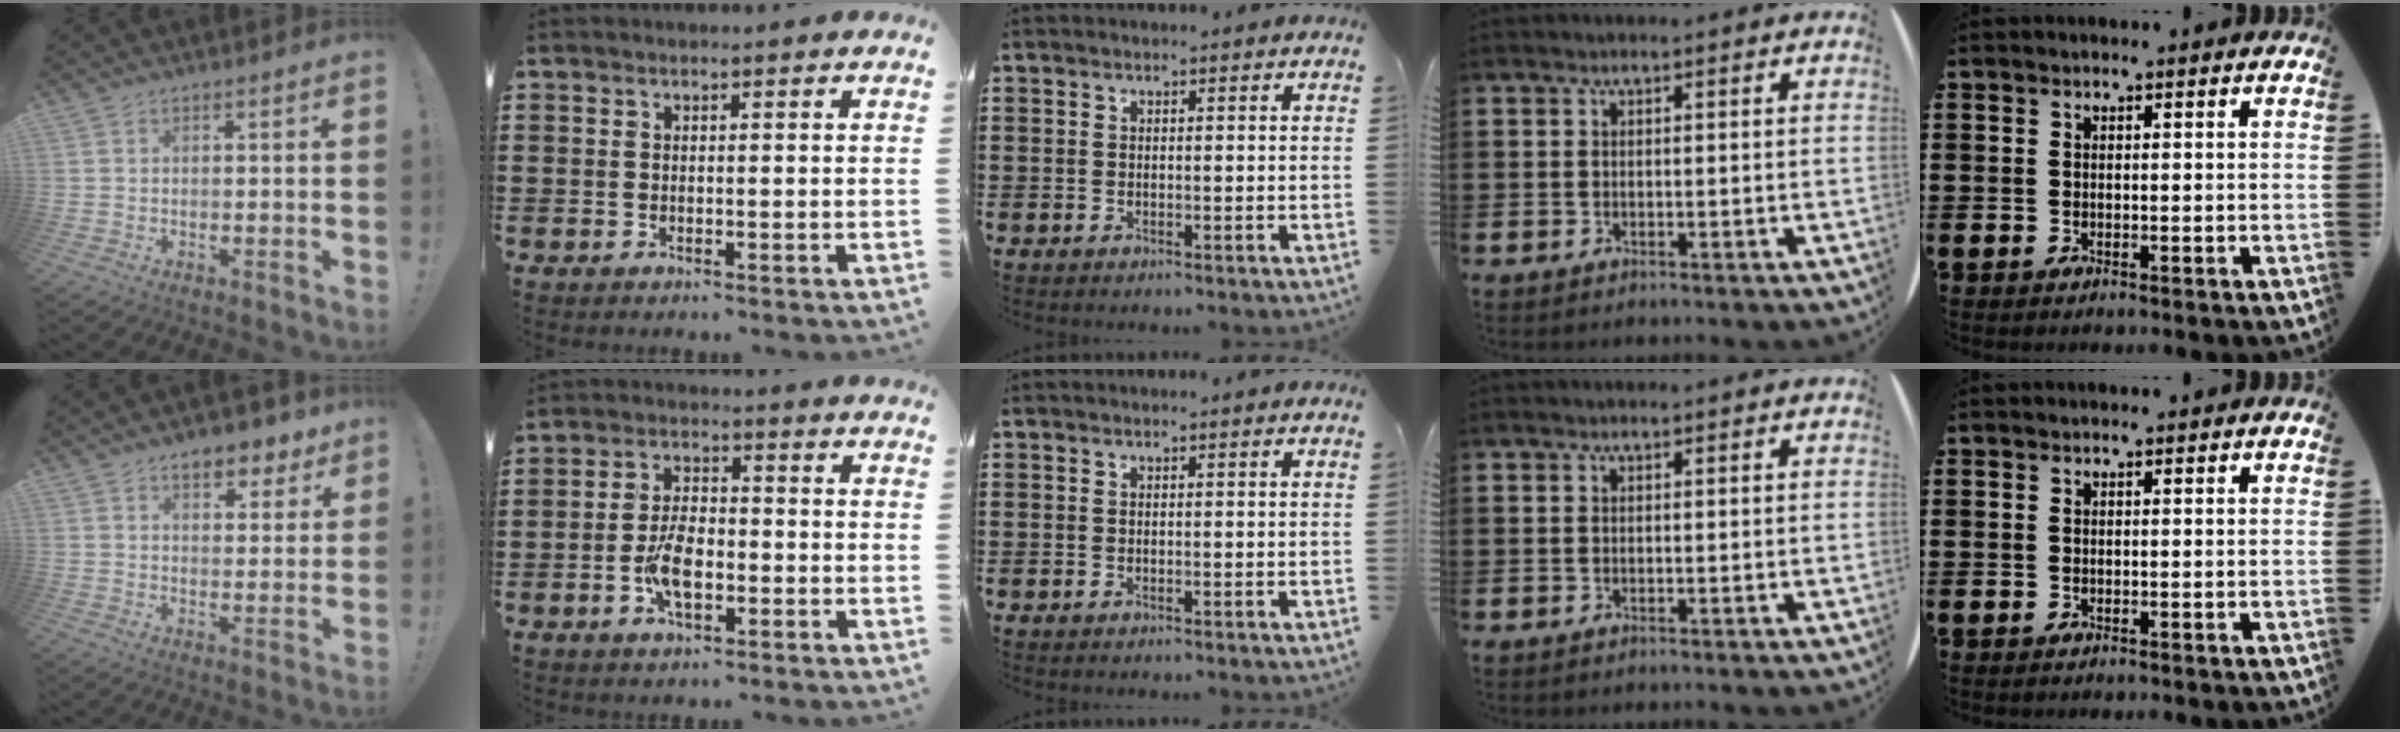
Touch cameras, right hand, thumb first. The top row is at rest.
{"thumb": {"total": 7.8, "force": [5.4, 3.8, 4.3], "torque": [-0.050, -0.025, 0.094]}, "index": {"total": 6.5, "force": [-1.9, 3.2, 5.3], "torque": [-0.118, 0.000, -0.038]}}